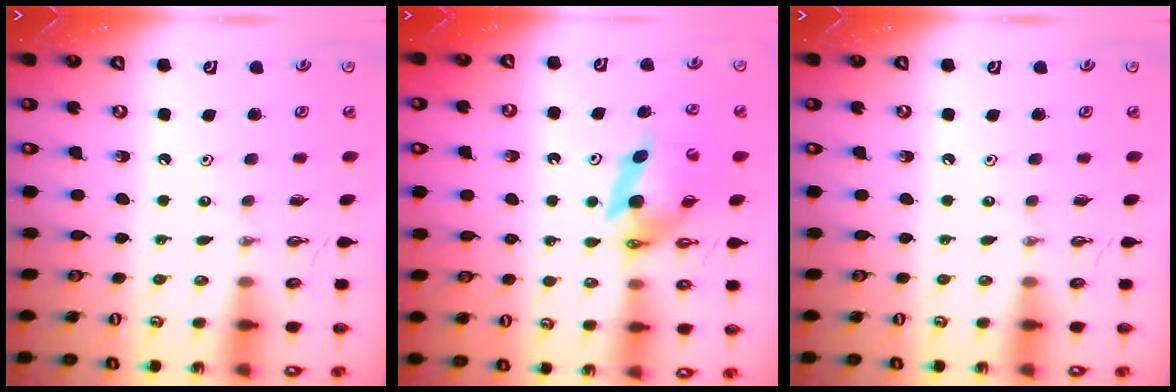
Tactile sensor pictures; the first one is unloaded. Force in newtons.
{"total": 9.8, "press": 9.7, "slide": 1.4}
{"total": 0.0}